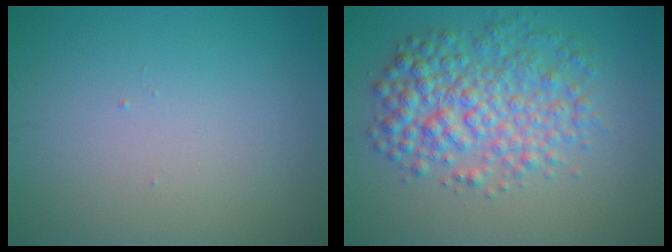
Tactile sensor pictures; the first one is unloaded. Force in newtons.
{"total": 6.1, "press": 6.0, "slide": 0.1}